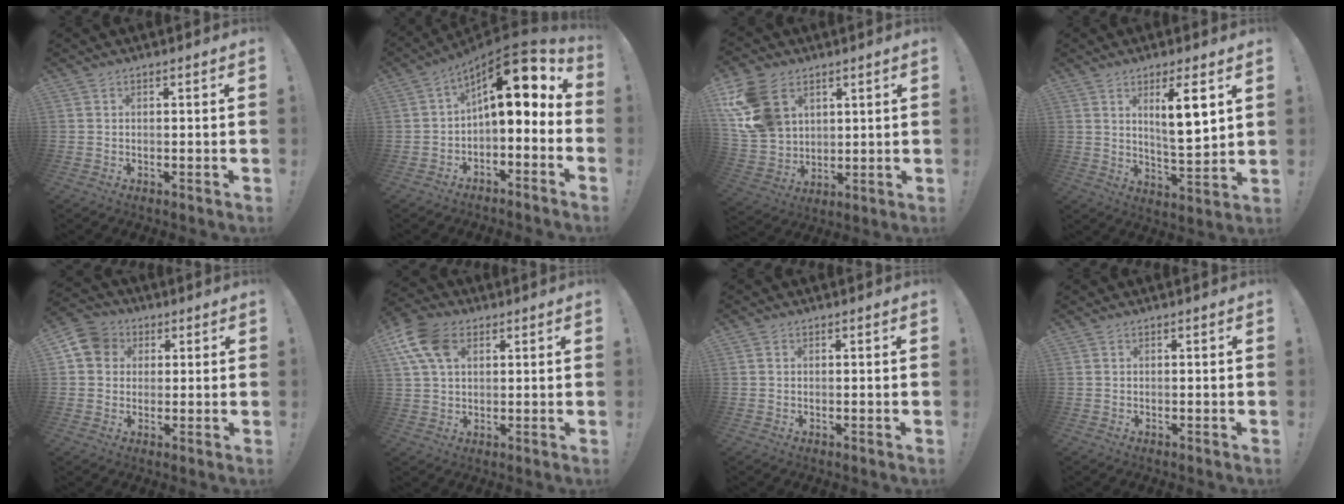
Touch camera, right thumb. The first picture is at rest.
{"total": 14.0, "force": [4.7, 5.7, 11.9], "torque": [-0.175, -0.035, 0.078]}
{"total": 16.6, "force": [7.1, 12.0, 8.9], "torque": [-0.177, -0.021, 0.146]}
{"total": 10.1, "force": [4.8, 1.8, 8.8], "torque": [-0.129, -0.024, 0.074]}
{"total": 8.3, "force": [2.4, 7.3, 3.2], "torque": [-0.044, 0.000, 0.050]}
{"total": 12.6, "force": [4.8, 8.2, 8.2], "torque": [-0.156, -0.008, 0.092]}
{"total": 0.0}
{"total": 0.0}